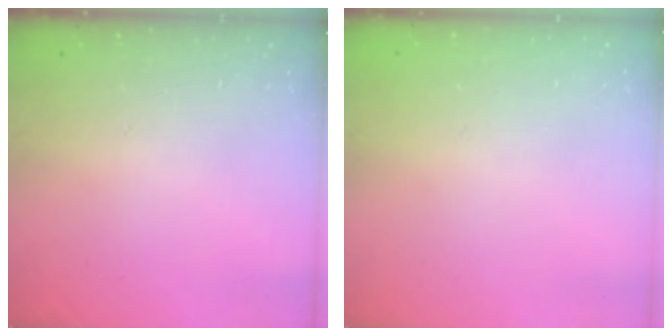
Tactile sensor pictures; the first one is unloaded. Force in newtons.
{"total": 0.0}